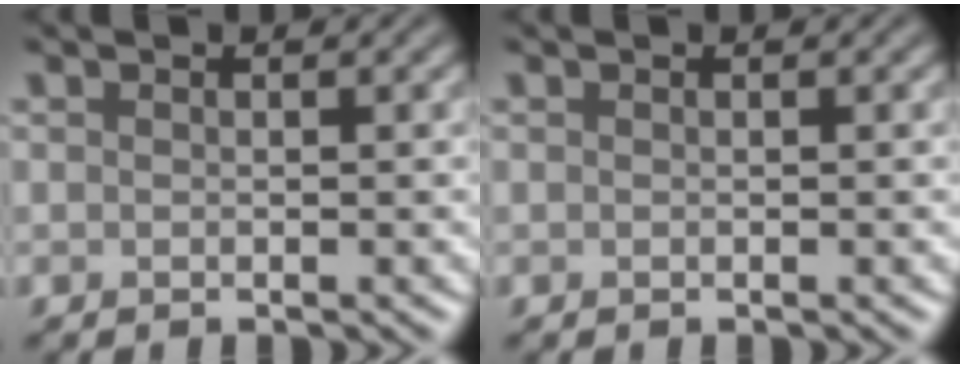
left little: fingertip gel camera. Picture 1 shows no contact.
{"total": 0.0}